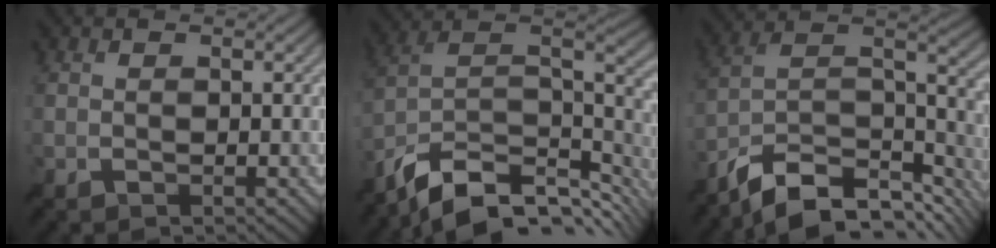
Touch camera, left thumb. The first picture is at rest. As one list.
[{"total": 13.6, "force": [-8.6, 6.4, 8.4], "torque": [-0.198, -0.012, -0.145]}, {"total": 13.3, "force": [-9.4, 5.7, 7.5], "torque": [-0.166, -0.012, -0.157]}]